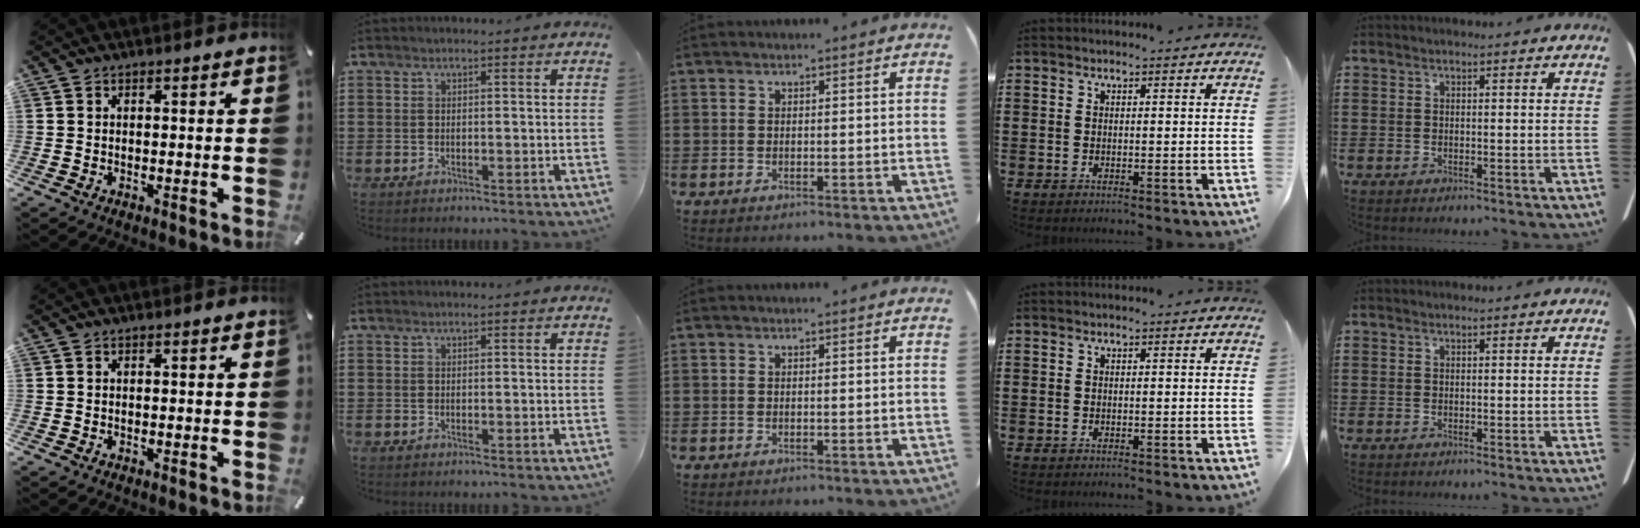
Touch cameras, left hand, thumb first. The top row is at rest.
{}